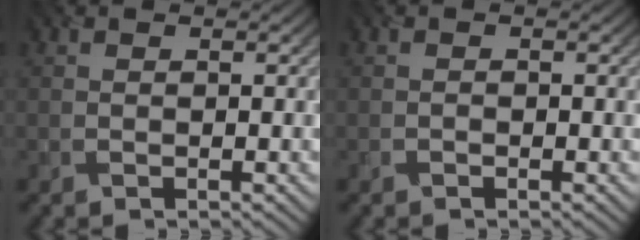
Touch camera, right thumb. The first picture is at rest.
{"total": 0.7, "force": [-0.5, 0.4, 0.0], "torque": [0.001, -0.008, -0.007]}